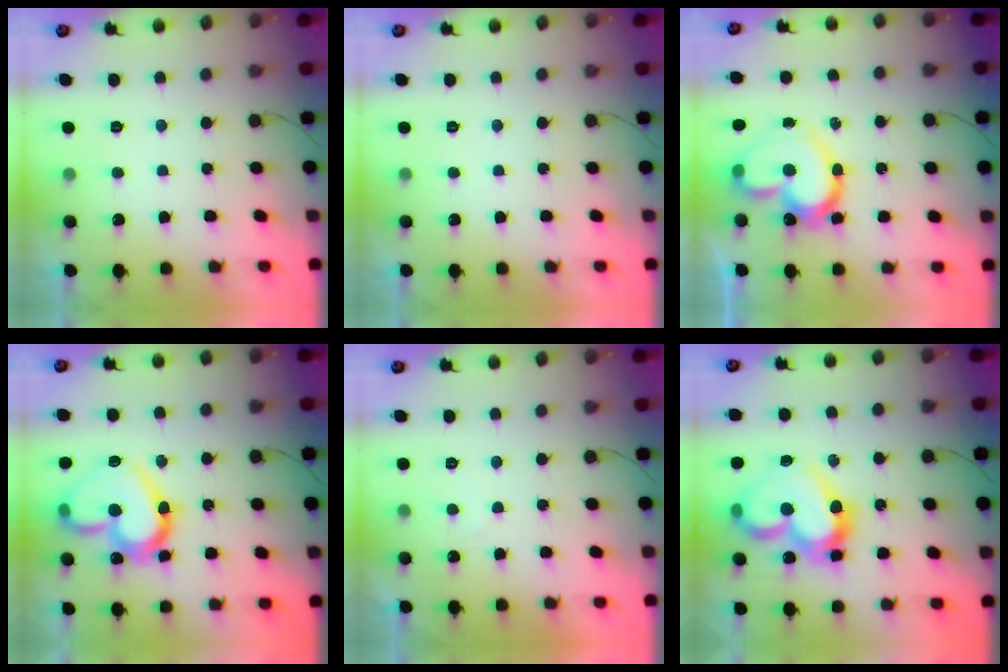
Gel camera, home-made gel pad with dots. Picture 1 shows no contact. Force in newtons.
{"total": 0.0}
{"total": 19.2, "press": 19.2, "slide": 1.4}
{"total": 20.6, "press": 20.5, "slide": 2.3}
{"total": 3.7, "press": 3.7, "slide": 0.1}
{"total": 19.1, "press": 19.1, "slide": 1.8}